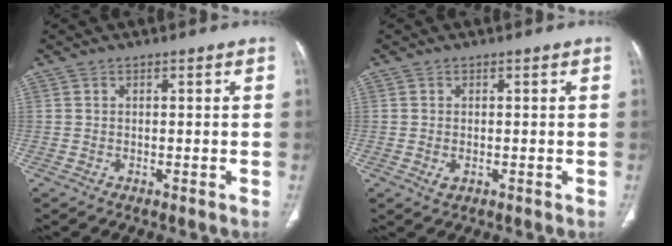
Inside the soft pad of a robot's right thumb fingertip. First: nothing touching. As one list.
[{"total": 1.6, "force": [-0.3, 1.0, 1.2], "torque": [-0.027, -0.002, -0.002]}]